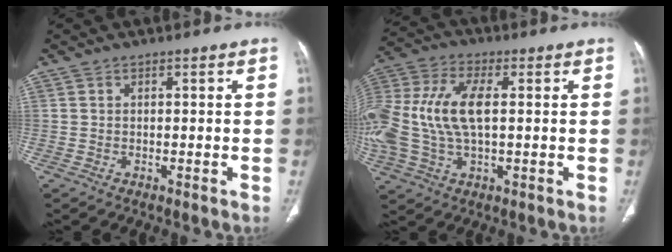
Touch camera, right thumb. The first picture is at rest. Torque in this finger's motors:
{"motor_torque": [1.61, 1.61, 1.81, -0.16, 0.48]}